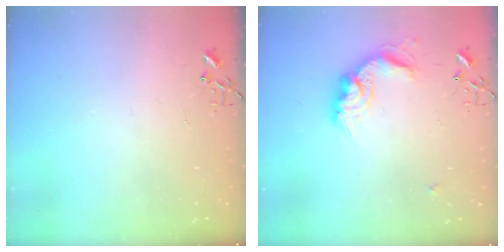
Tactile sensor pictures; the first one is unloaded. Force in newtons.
{"total": 15.0, "press": 15.0, "slide": 0.6}